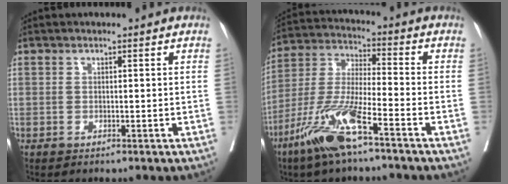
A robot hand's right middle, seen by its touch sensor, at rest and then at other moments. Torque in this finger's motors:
{"motor_torque": [1.47, -0.67, 0.72, 0.21]}